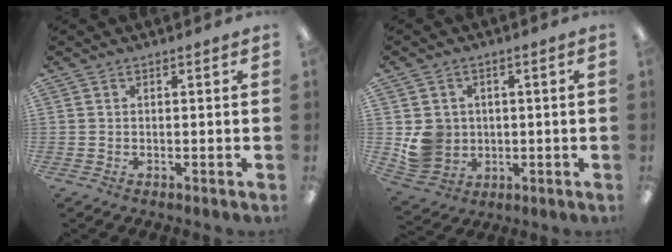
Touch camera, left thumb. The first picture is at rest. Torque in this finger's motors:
{"motor_torque": [0.00, 0.06, -0.01, 0.01, 0.03]}